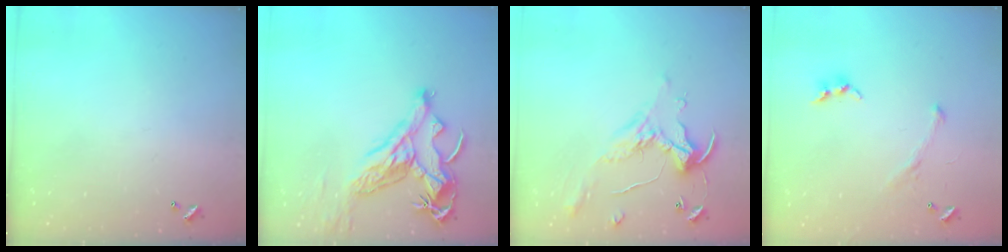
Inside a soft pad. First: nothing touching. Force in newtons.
{"total": 6.8, "press": 6.6, "slide": 1.6}
{"total": 1.1, "press": 0.8, "slide": 0.8}
{"total": 2.8, "press": 2.7, "slide": 0.9}